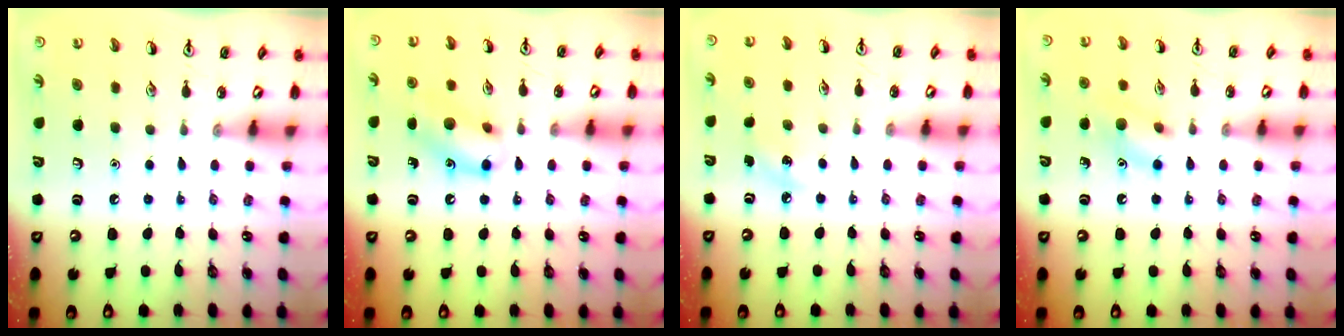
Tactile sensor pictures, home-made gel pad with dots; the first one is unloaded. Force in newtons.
{"total": 12.1, "press": 12.0, "slide": 1.8}
{"total": 5.0, "press": 4.7, "slide": 1.5}
{"total": 9.6, "press": 9.5, "slide": 0.7}